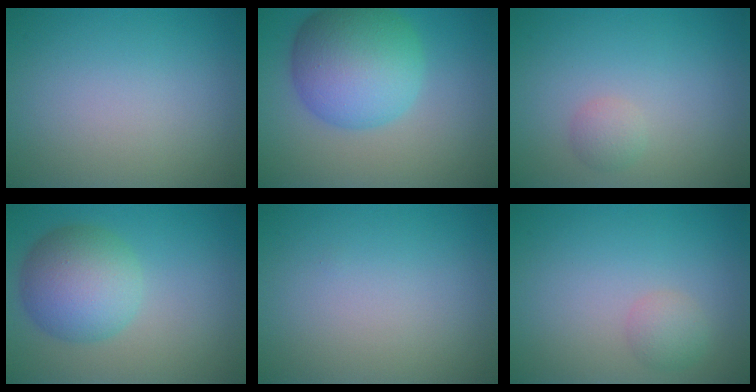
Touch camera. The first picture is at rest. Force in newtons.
{"total": 9.0, "press": 9.0, "slide": 0.2}
{"total": 1.2, "press": 1.2, "slide": 0.1}
{"total": 6.2, "press": 6.2, "slide": 0.1}
{"total": 0.0}
{"total": 1.5, "press": 1.5, "slide": 0.1}